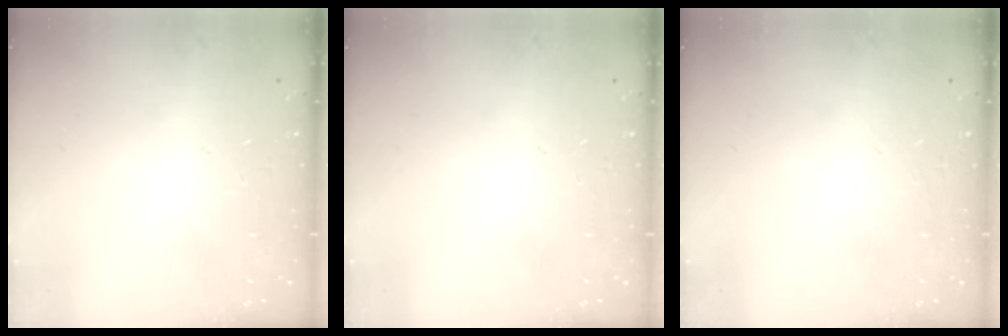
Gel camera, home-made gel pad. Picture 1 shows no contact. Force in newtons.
{"total": 0.0}
{"total": 0.0}